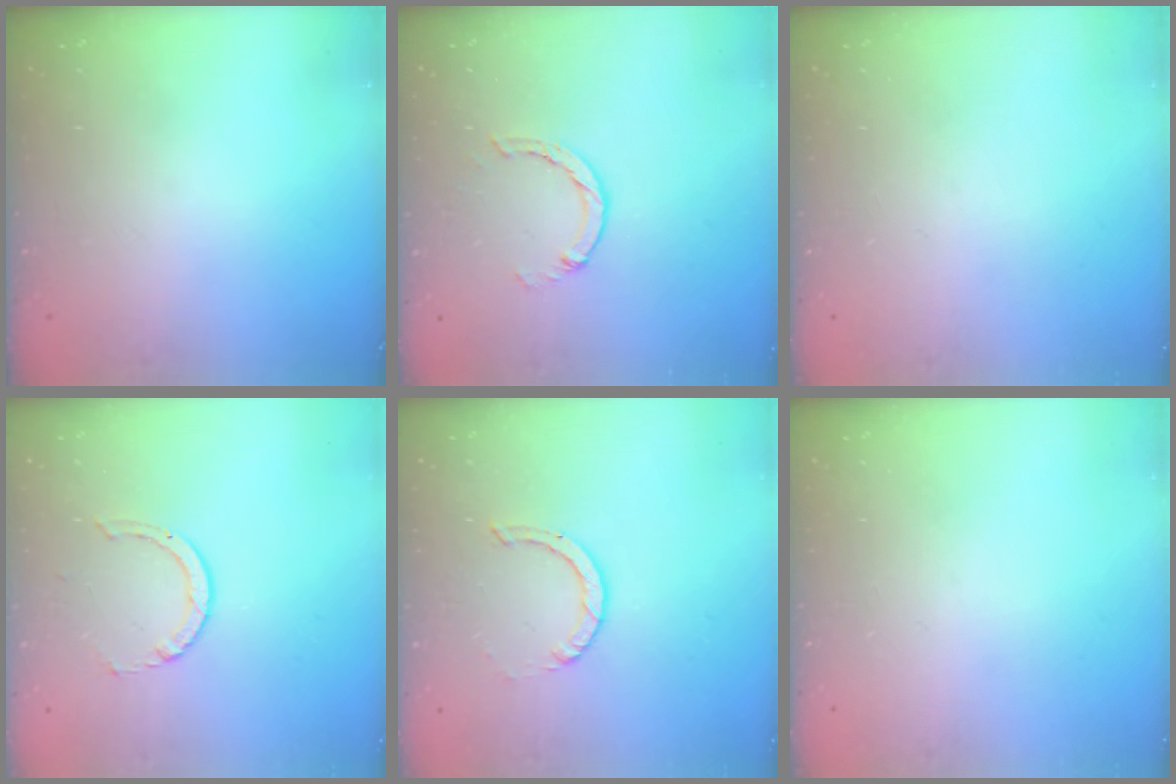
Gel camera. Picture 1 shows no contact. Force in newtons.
{"total": 2.9, "press": 2.9, "slide": 0.4}
{"total": 0.0}
{"total": 3.3, "press": 3.3, "slide": 0.3}
{"total": 2.0, "press": 2.0, "slide": 0.2}
{"total": 0.0}